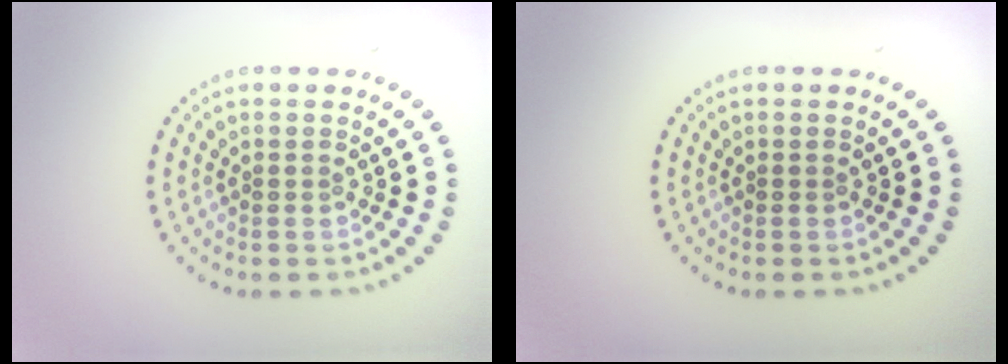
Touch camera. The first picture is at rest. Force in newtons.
{"total": 0.0}